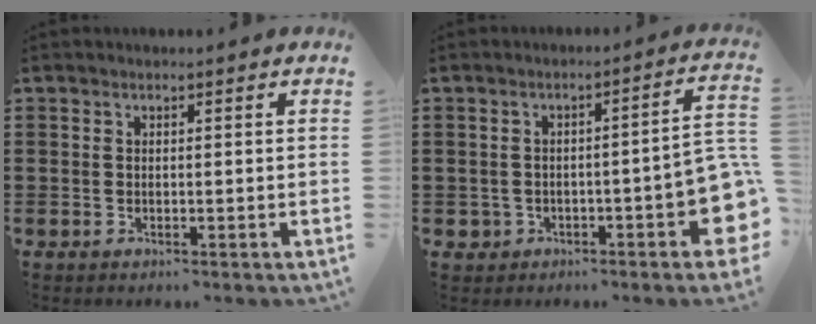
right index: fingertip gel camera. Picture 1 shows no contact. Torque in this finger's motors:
{"motor_torque": [1.22, 0.00, 0.47, 0.03]}